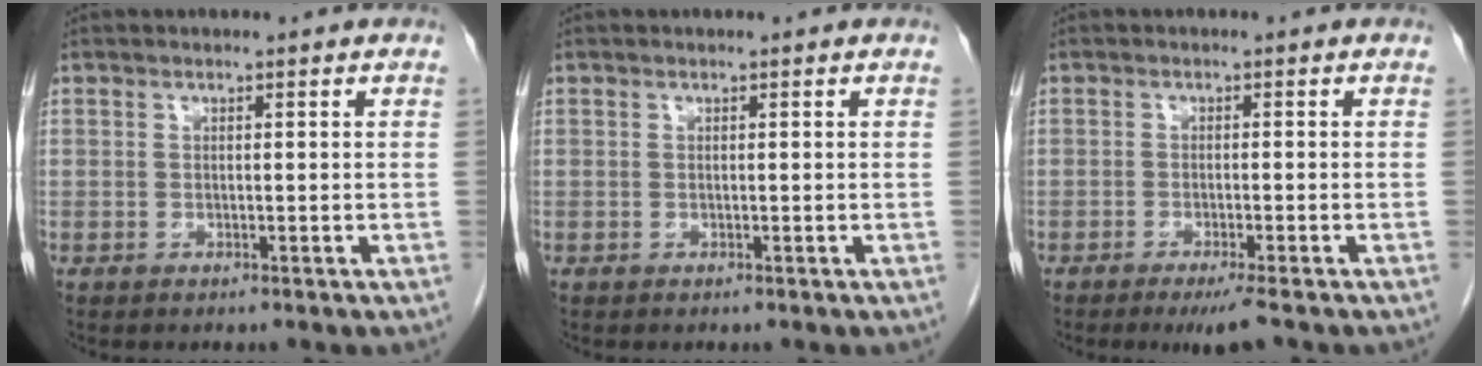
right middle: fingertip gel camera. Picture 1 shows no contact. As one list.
[{"total": 0.0}, {"total": 3.9, "force": [-2.8, 0.1, 2.6], "torque": [-0.036, -0.009, -0.044]}]